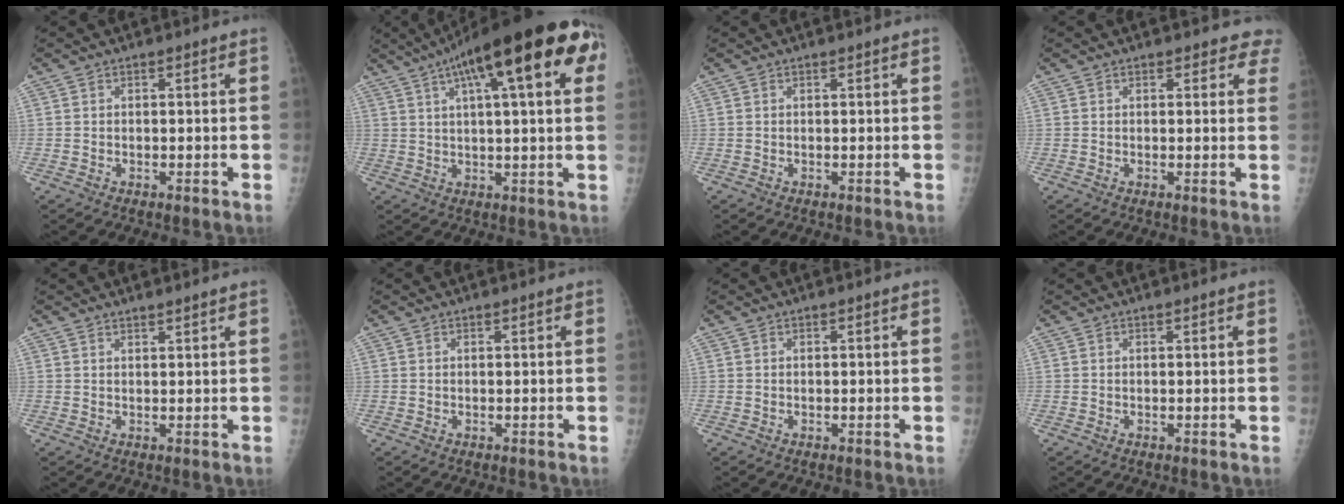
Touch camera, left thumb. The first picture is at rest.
{"total": 23.8, "force": [9.6, 6.5, 20.8], "torque": [-0.307, 0.027, 0.134]}
{"total": 0.0}
{"total": 3.2, "force": [2.7, 1.7, 0.4], "torque": [0.032, -0.011, 0.009]}
{"total": 1.2, "force": [1.1, 0.0, 0.4], "torque": [-0.002, -0.008, 0.021]}
{"total": 0.0}
{"total": 0.0}
{"total": 0.0}